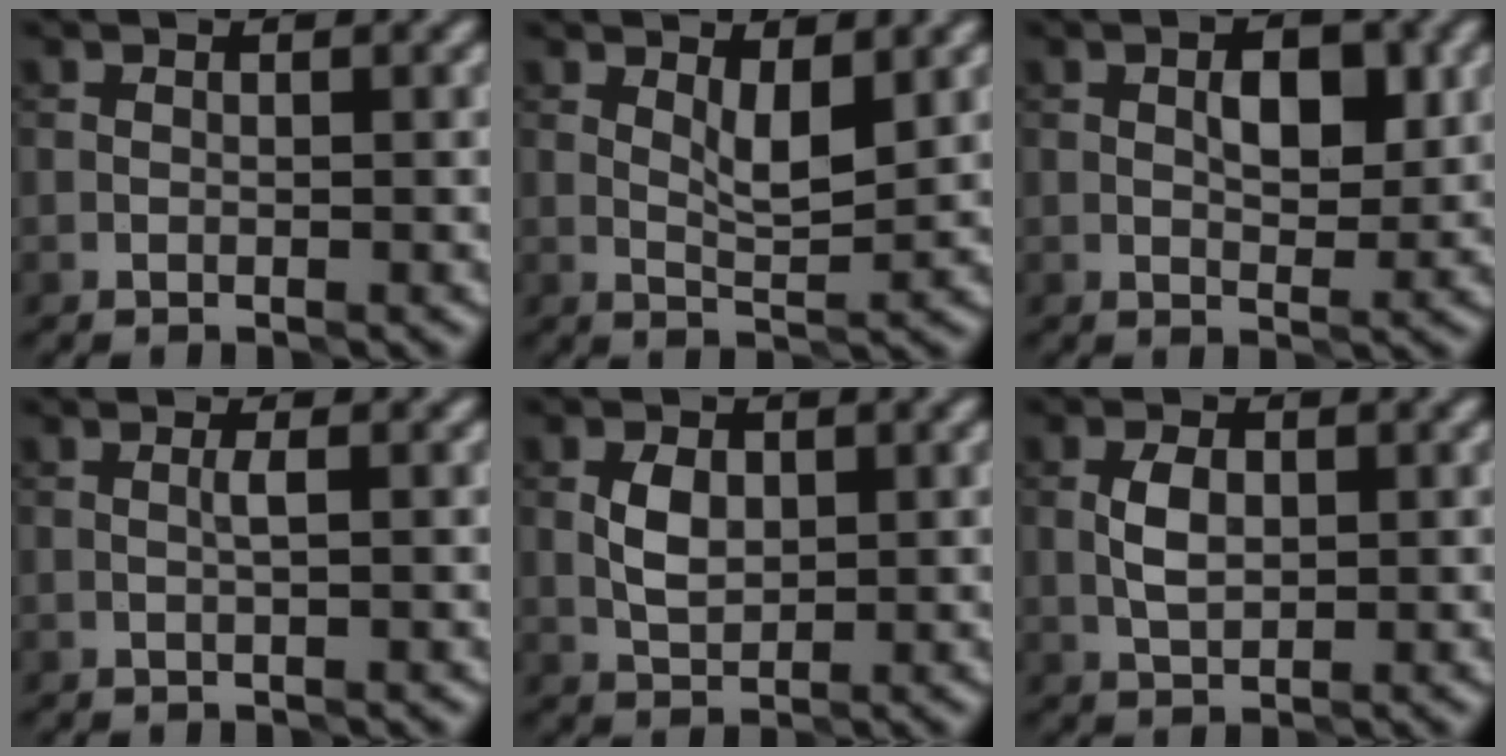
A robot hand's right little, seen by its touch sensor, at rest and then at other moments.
{"total": 3.0, "force": [1.2, 1.0, 2.6], "torque": [-0.051, -0.001, 0.025]}
{"total": 3.5, "force": [0.6, 1.7, 3.0], "torque": [-0.047, 0.004, 0.012]}
{"total": 0.8, "force": [0.3, -0.2, 0.7], "torque": [-0.008, 0.004, 0.007]}
{"total": 2.5, "force": [0.6, 1.6, 1.8], "torque": [-0.036, 0.005, 0.014]}
{"total": 2.4, "force": [0.4, 1.4, 1.9], "torque": [-0.038, 0.005, 0.010]}